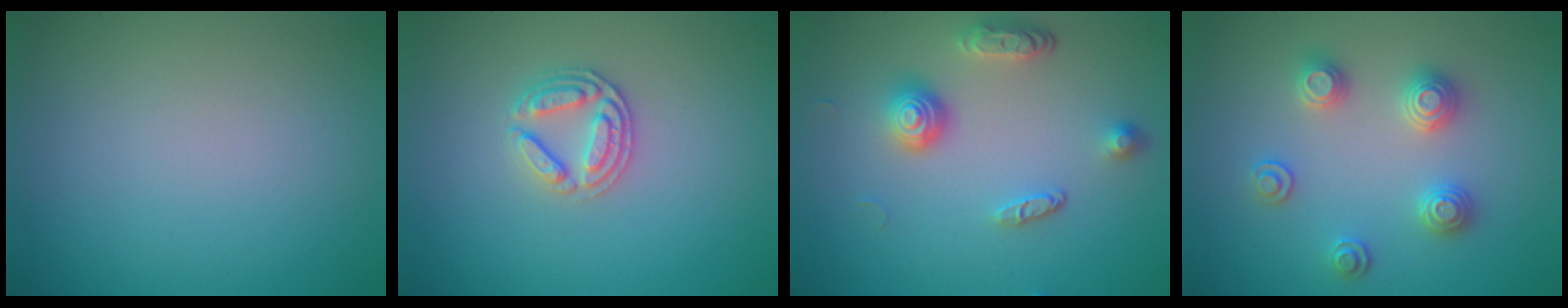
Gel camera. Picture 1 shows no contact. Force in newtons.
{"total": 2.7, "press": 2.5, "slide": 0.8}
{"total": 3.8, "press": 2.9, "slide": 2.4}
{"total": 2.9, "press": 2.8, "slide": 0.8}